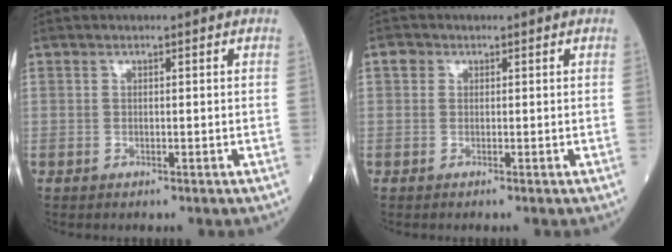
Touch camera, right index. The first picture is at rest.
{"total": 1.0, "force": [0.2, 0.9, 0.3], "torque": [-0.002, 0.006, -0.002]}